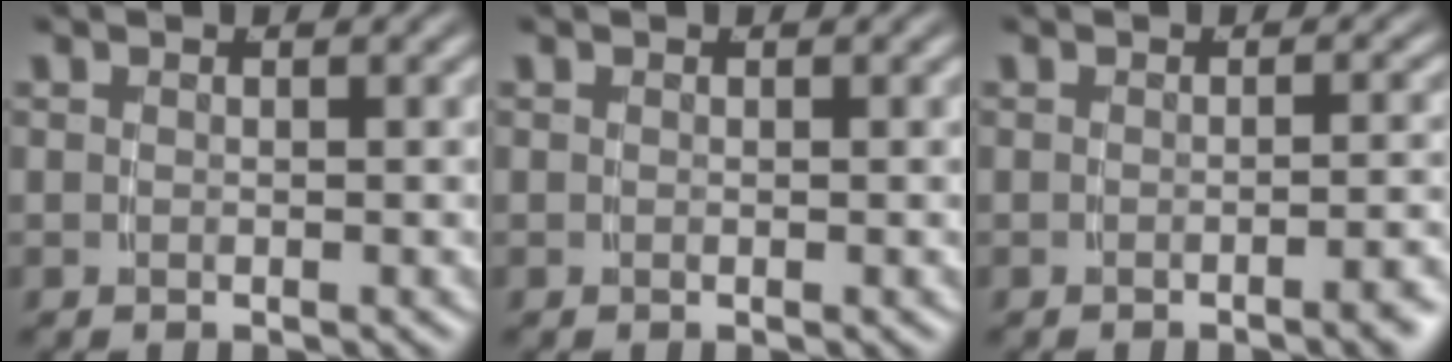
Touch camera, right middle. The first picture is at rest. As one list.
[{"total": 0.0}, {"total": 1.7, "force": [-1.2, -0.3, 1.2], "torque": [-0.012, 0.012, -0.024]}]